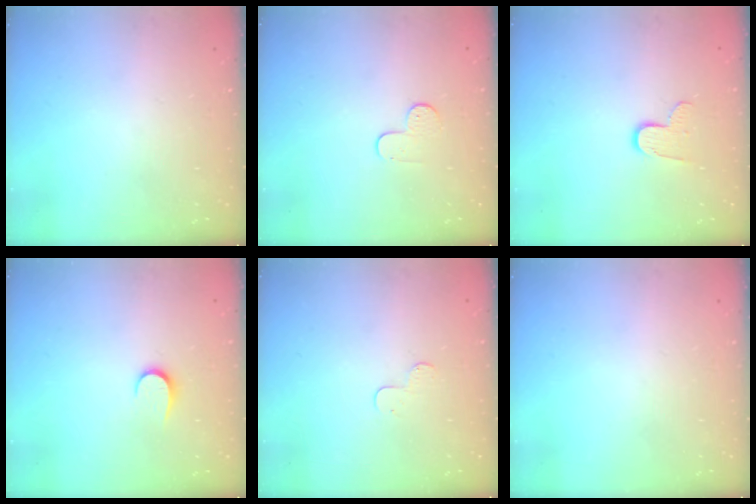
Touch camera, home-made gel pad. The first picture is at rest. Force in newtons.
{"total": 5.3, "press": 5.3, "slide": 0.5}
{"total": 7.7, "press": 7.7, "slide": 0.3}
{"total": 5.7, "press": 5.7, "slide": 0.6}
{"total": 3.8, "press": 3.7, "slide": 0.4}
{"total": 0.0}